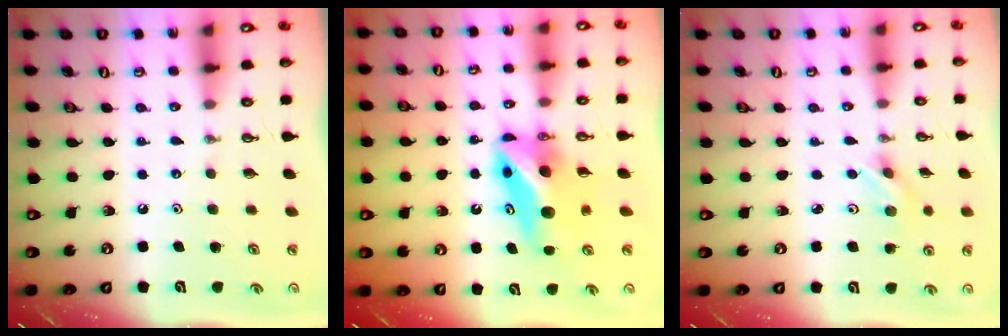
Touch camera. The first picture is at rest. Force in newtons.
{"total": 9.7, "press": 8.5, "slide": 4.5}
{"total": 2.9, "press": 2.8, "slide": 0.7}